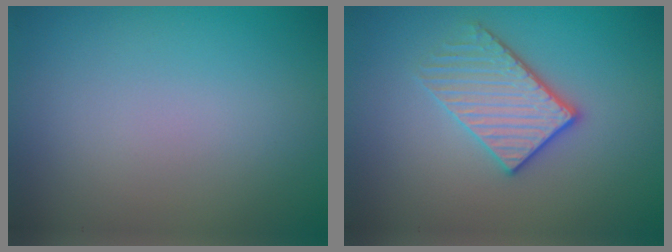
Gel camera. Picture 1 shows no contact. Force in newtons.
{"total": 3.4, "press": 3.1, "slide": 1.2}